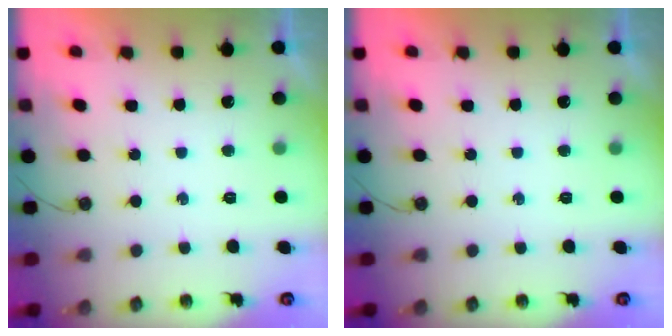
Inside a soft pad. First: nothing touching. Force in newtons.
{"total": 0.0}